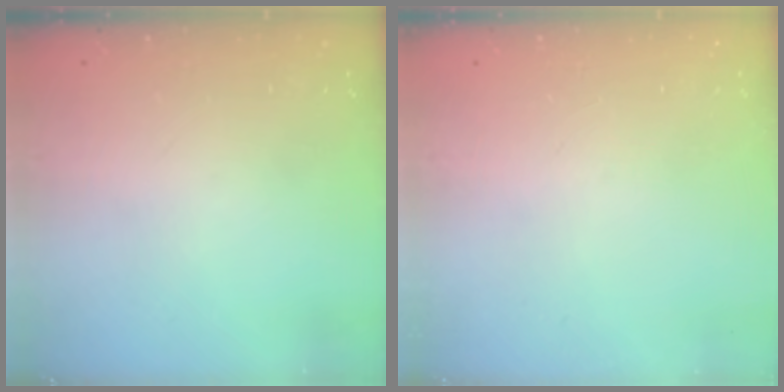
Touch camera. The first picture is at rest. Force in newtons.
{"total": 0.0}